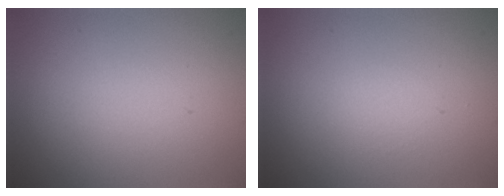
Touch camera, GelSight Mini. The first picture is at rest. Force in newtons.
{"total": 0.0}